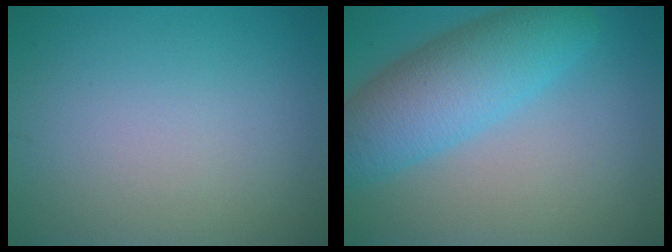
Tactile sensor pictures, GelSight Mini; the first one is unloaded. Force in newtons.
{"total": 7.6, "press": 7.6, "slide": 0.2}